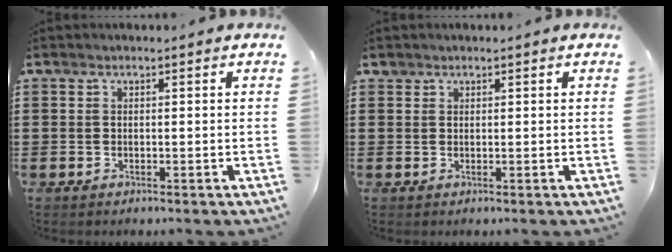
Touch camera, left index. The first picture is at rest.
{"total": 0.8, "force": [0.7, 0.4, 0.1], "torque": [-0.005, 0.003, 0.014]}